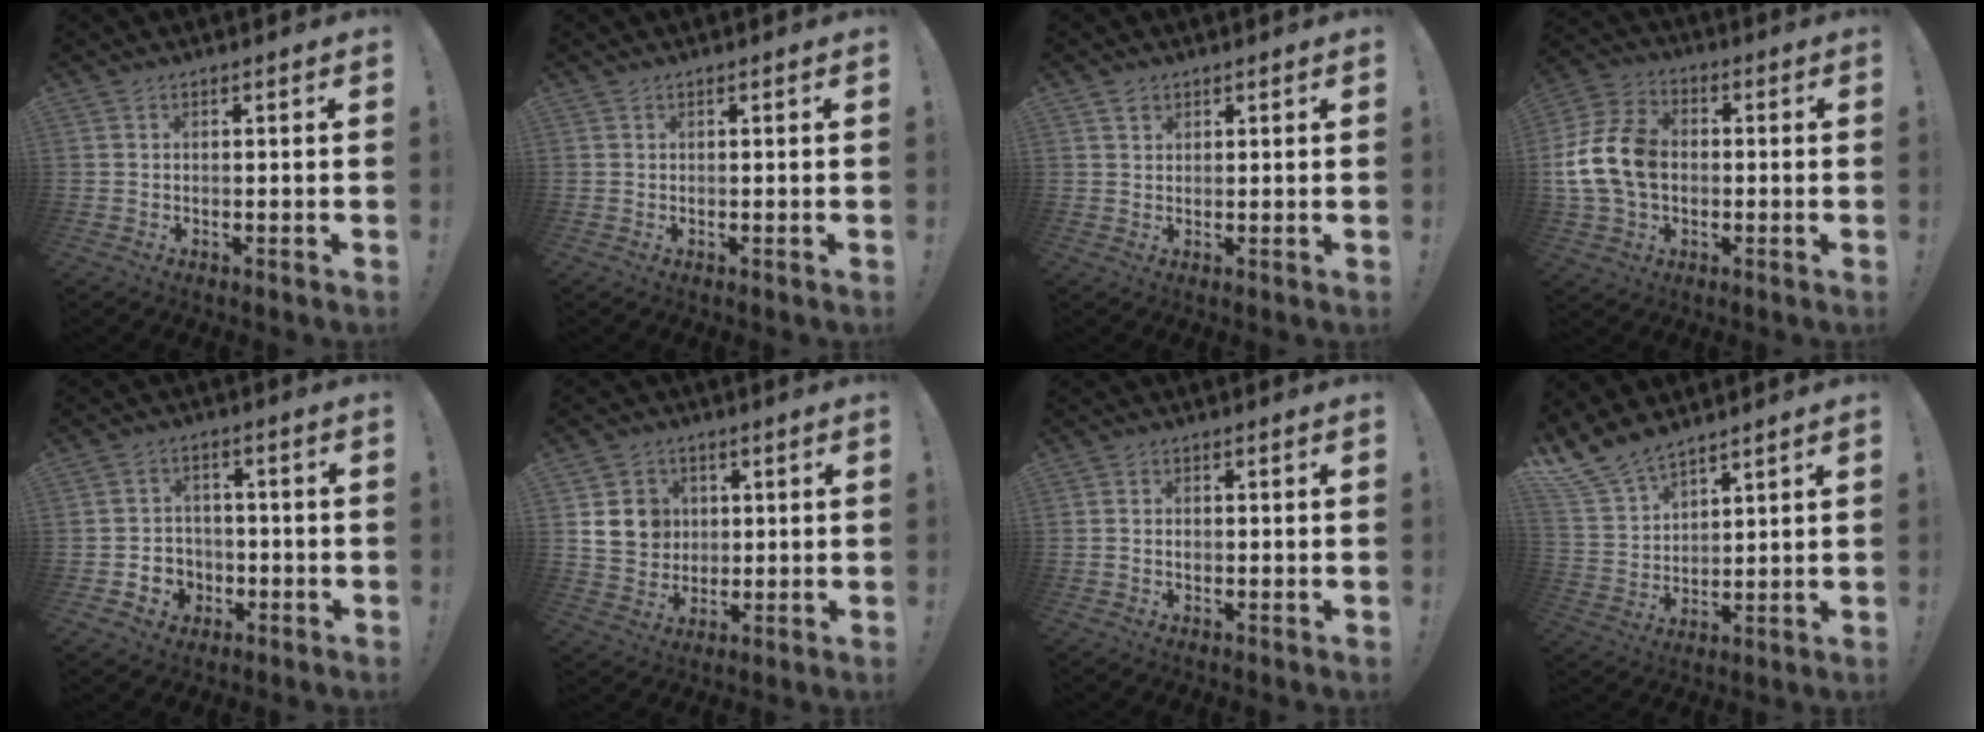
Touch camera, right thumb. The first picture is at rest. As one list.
[{"total": 0.0}, {"total": 1.6, "force": [1.2, 0.9, 0.4], "torque": [0.002, -0.005, 0.022]}, {"total": 15.3, "force": [-0.2, 11.6, 10.0], "torque": [-0.190, 0.018, 0.001]}, {"total": 6.5, "force": [-1.6, 6.1, 1.5], "torque": [-0.022, 0.009, -0.023]}, {"total": 11.1, "force": [2.8, 9.9, 4.1], "torque": [-0.066, -0.003, 0.062]}, {"total": 1.4, "force": [-0.7, 1.1, 0.6], "torque": [-0.002, 0.001, -0.014]}, {"total": 10.3, "force": [8.8, 4.3, 3.1], "torque": [-0.081, -0.053, 0.175]}]